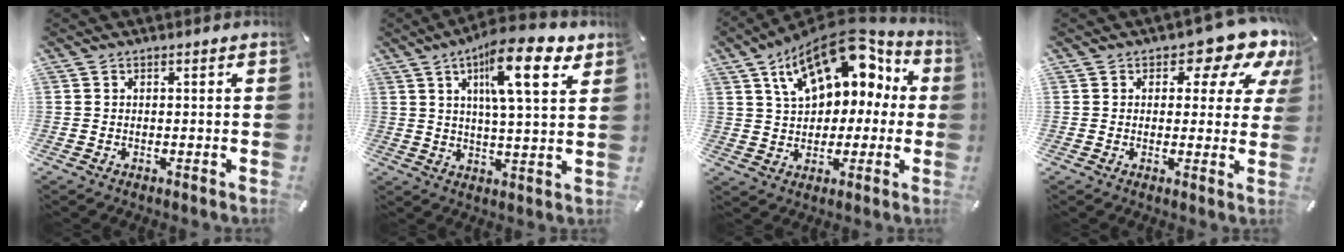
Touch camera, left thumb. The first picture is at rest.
{"total": 14.9, "force": [7.7, 4.0, 12.1], "torque": [-0.196, -0.023, 0.119]}
{"total": 17.1, "force": [7.9, 10.8, 10.6], "torque": [-0.187, -0.042, 0.138]}
{"total": 10.4, "force": [6.2, 5.2, 6.5], "torque": [-0.073, -0.042, 0.101]}